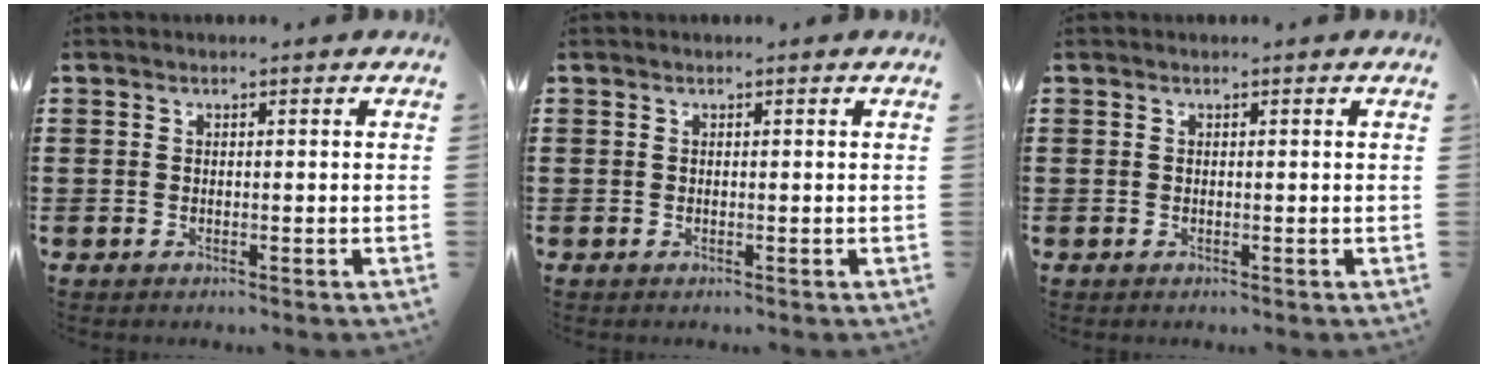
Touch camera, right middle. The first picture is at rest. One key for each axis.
{"total": 0.0}
{"total": 0.0}